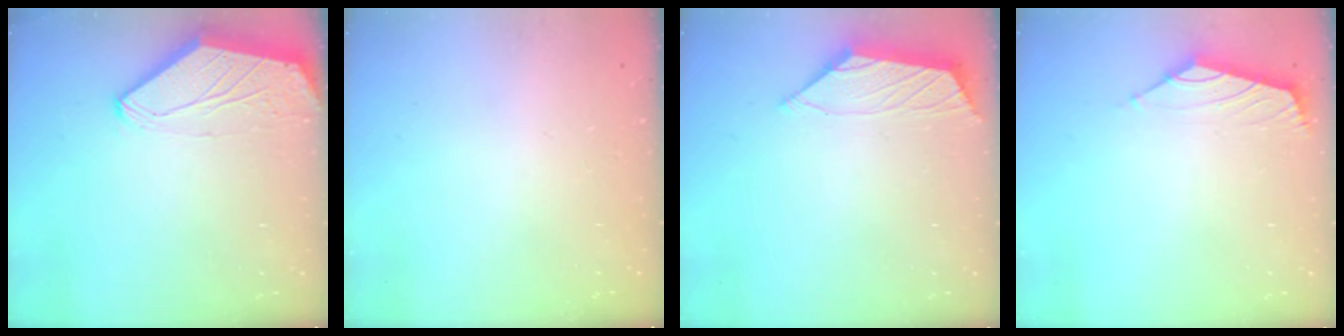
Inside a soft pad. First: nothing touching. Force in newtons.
{"total": 5.0, "press": 5.0, "slide": 0.3}
{"total": 1.2, "press": 1.2, "slide": 0.2}
{"total": 1.7, "press": 1.5, "slide": 0.7}